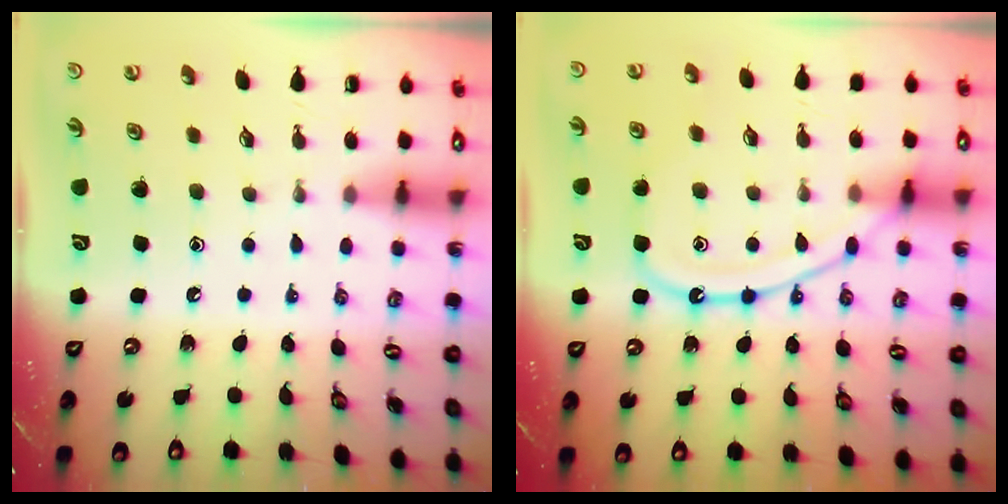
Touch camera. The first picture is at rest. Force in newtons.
{"total": 13.3, "press": 13.3, "slide": 1.2}